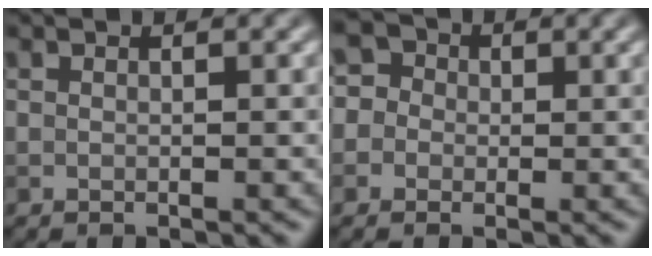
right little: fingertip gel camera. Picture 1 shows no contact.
{"total": 3.8, "force": [0.4, 3.6, 1.1], "torque": [0.007, 0.029, -0.026]}